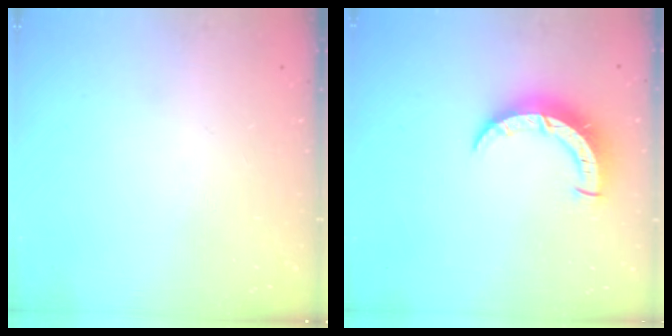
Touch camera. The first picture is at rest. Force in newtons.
{"total": 8.3, "press": 8.3, "slide": 1.0}